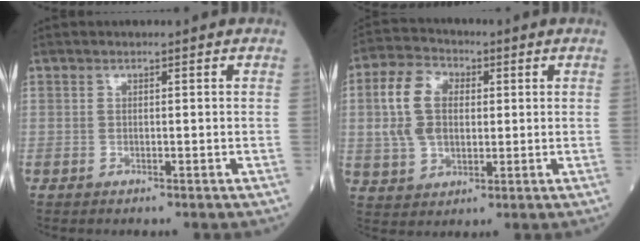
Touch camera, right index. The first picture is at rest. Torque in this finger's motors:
{"motor_torque": [1.50, 0.16, 0.68, 0.18]}